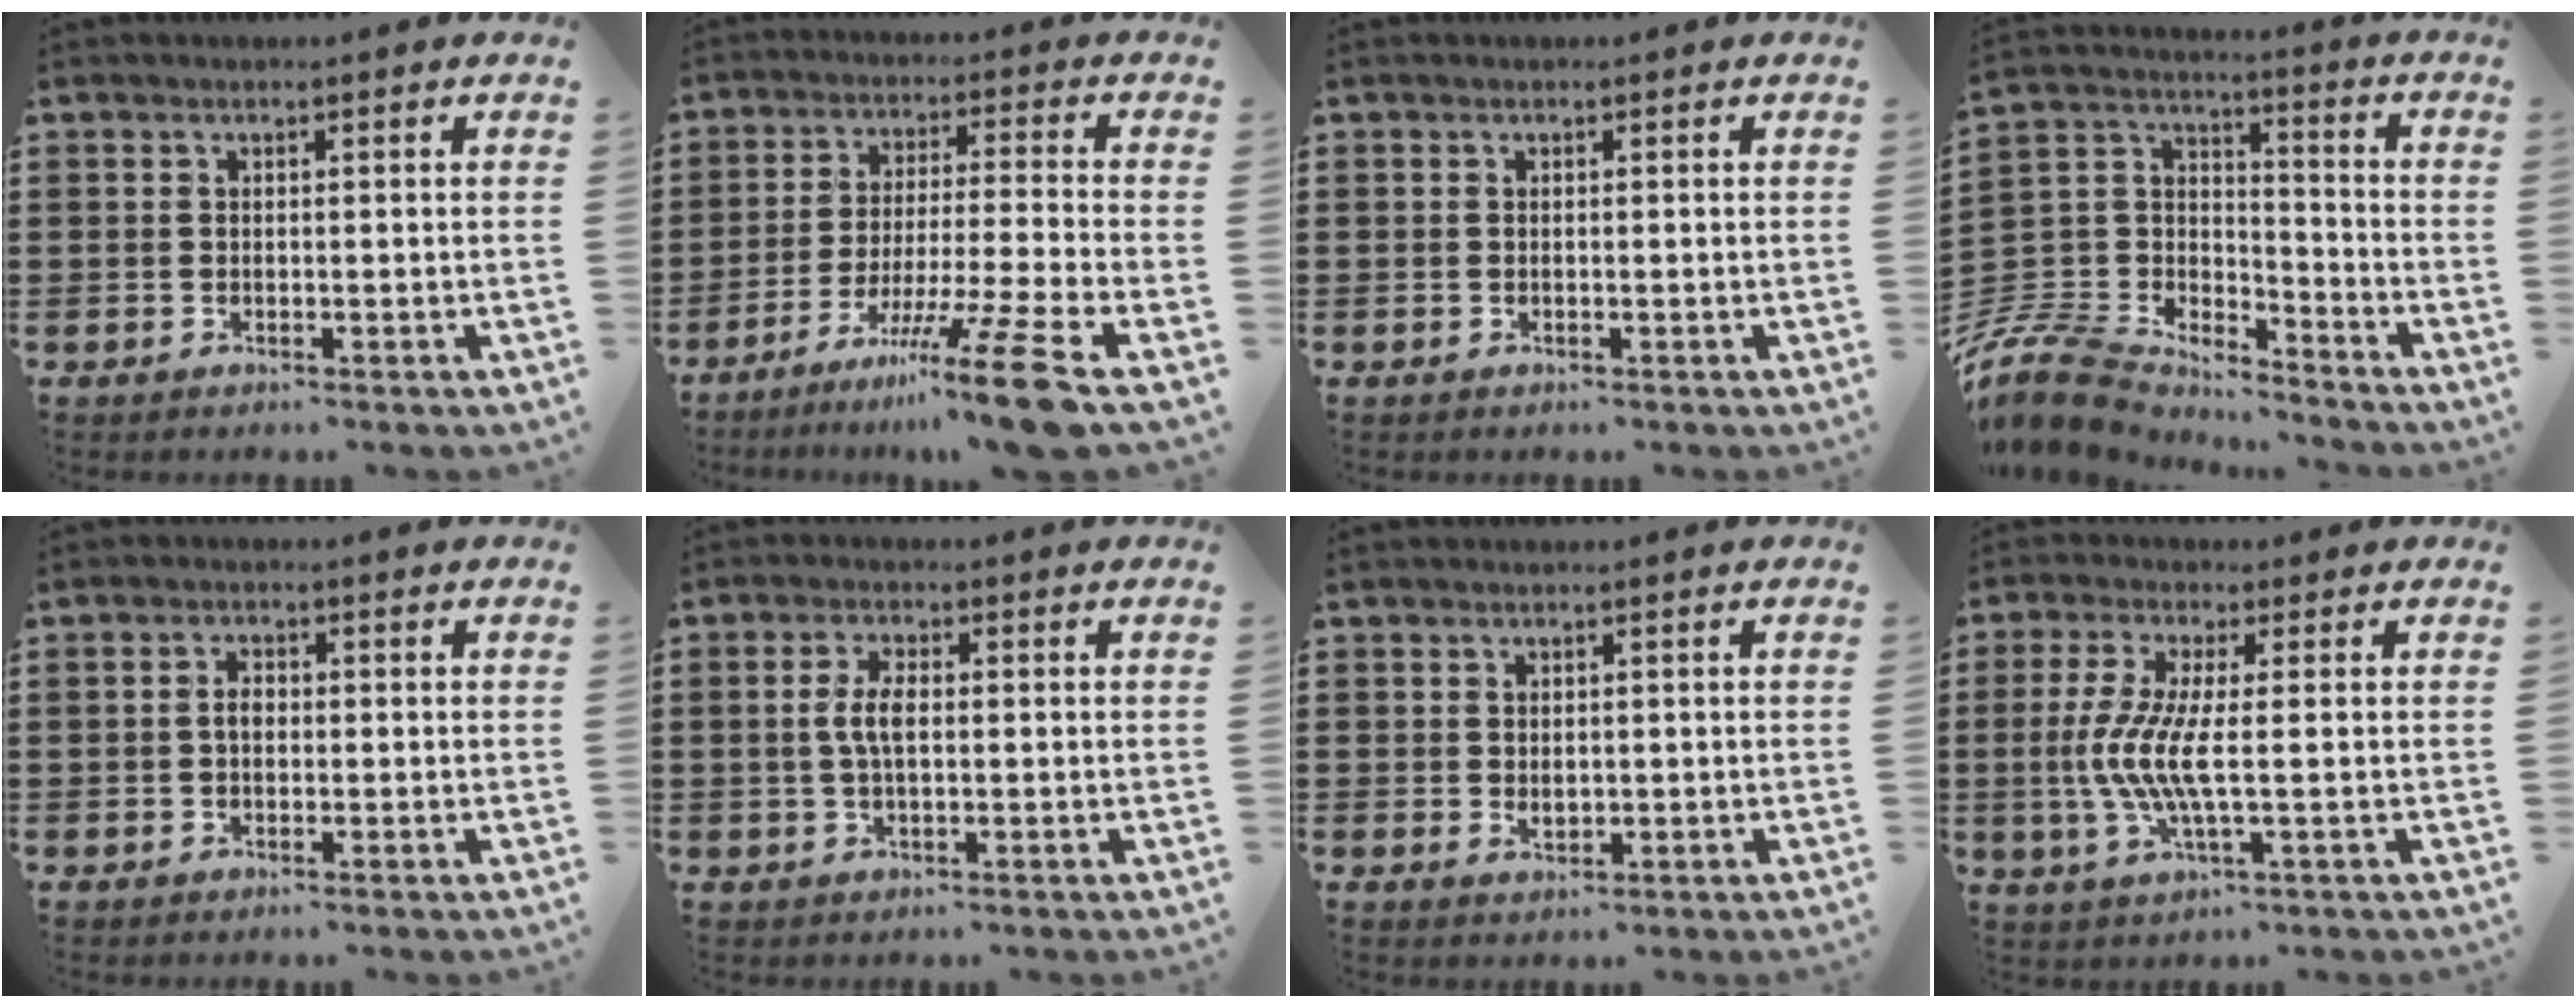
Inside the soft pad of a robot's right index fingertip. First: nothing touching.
{"total": 12.7, "force": [-8.4, -0.8, 9.4], "torque": [-0.154, 0.007, -0.151]}
{"total": 0.0}
{"total": 9.0, "force": [-8.2, 3.2, 2.0], "torque": [-0.092, -0.008, -0.171]}
{"total": 2.0, "force": [-0.1, 1.2, 1.7], "torque": [-0.033, 0.004, -0.004]}
{"total": 4.3, "force": [0.2, 1.7, 3.9], "torque": [-0.084, 0.002, -0.002]}
{"total": 1.3, "force": [0.2, 0.9, 0.9], "torque": [-0.019, 0.006, 0.003]}
{"total": 7.1, "force": [-0.6, 1.1, 7.0], "torque": [-0.162, -0.018, -0.021]}